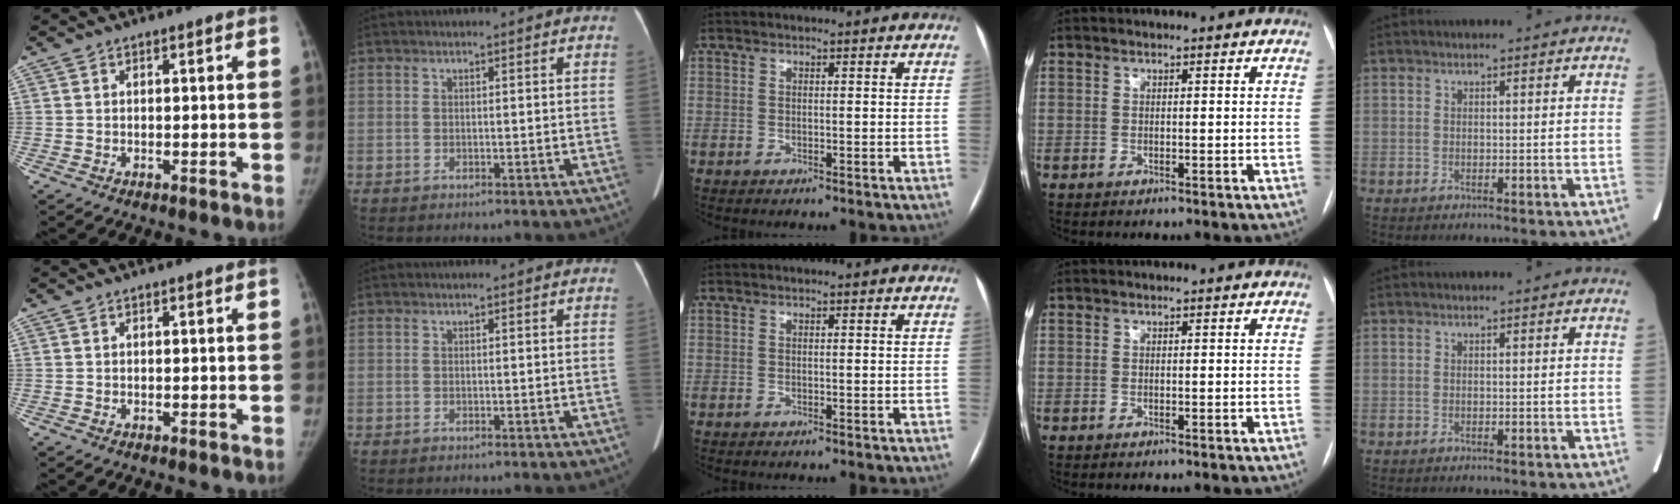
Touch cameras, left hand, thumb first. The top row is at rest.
{}